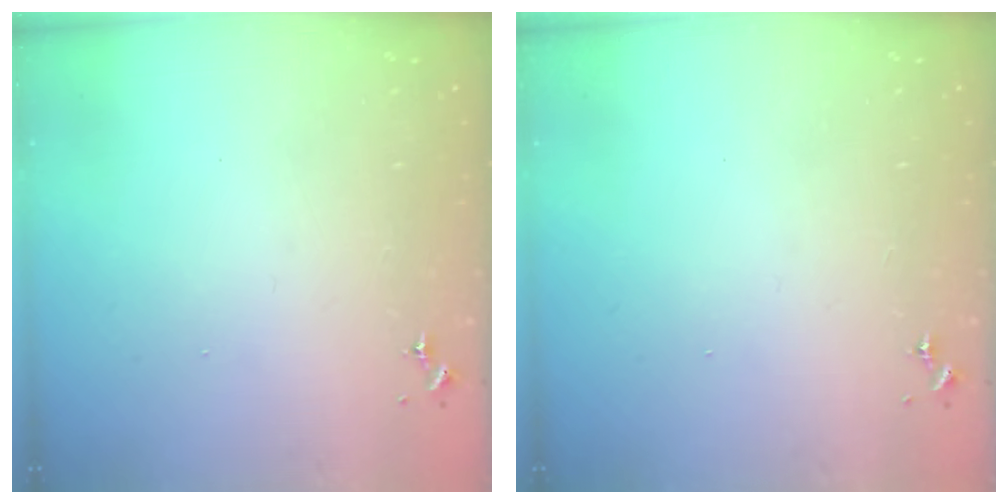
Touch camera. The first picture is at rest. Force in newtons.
{"total": 0.0}